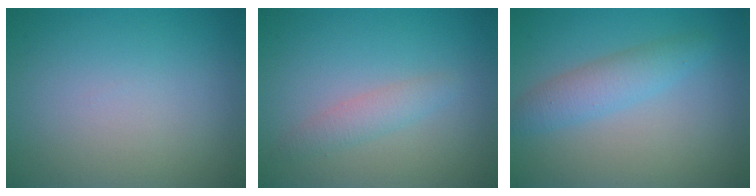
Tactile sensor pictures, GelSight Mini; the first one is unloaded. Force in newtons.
{"total": 1.7, "press": 1.7, "slide": 0.1}
{"total": 2.9, "press": 2.9, "slide": 0.0}